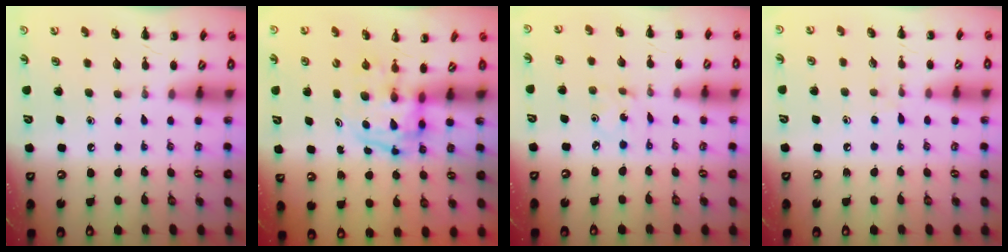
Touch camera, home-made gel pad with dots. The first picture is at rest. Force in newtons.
{"total": 4.0, "press": 3.9, "slide": 0.6}
{"total": 1.0, "press": 1.0, "slide": 0.3}
{"total": 4.6, "press": 4.2, "slide": 2.0}